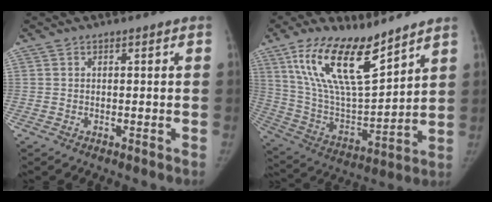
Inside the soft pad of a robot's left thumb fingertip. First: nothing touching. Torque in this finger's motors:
{"motor_torque": [1.18, 1.18, 1.65, -1.12, 0.48]}